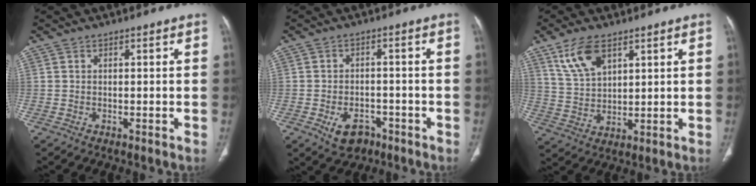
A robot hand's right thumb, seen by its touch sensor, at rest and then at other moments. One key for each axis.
{"total": 6.0, "fx": -3.2, "fy": 4.0, "fz": 3.1, "tx": -0.043, "ty": 0.021, "tz": -0.043}
{"total": 8.5, "fx": 5.1, "fy": 4.2, "fz": 5.4, "tx": -0.098, "ty": -0.020, "tz": 0.107}